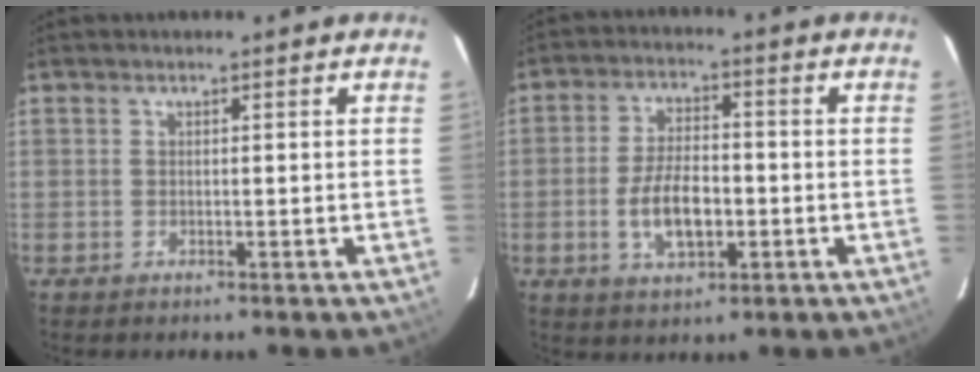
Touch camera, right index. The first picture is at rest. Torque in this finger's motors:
{"motor_torque": [0.63, 0.12, 0.41, 0.06]}